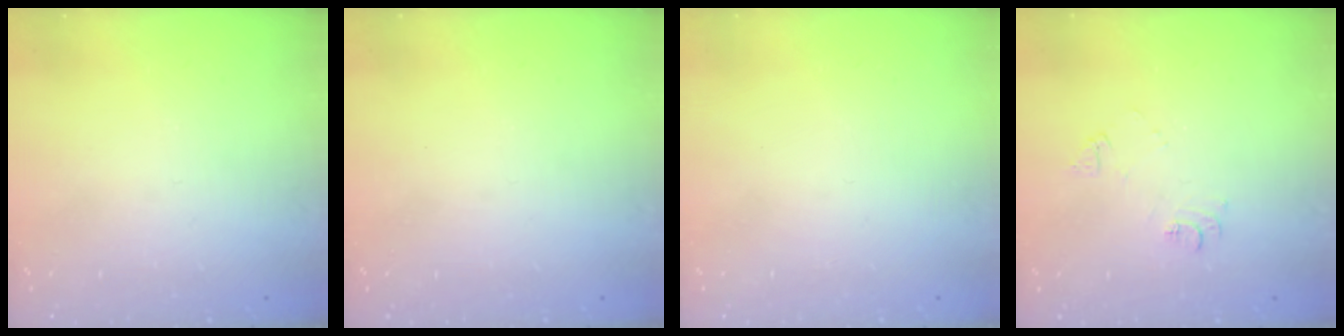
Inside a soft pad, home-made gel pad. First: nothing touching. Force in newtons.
{"total": 0.0}
{"total": 1.8, "press": 1.7, "slide": 0.1}
{"total": 6.4, "press": 6.4, "slide": 0.7}